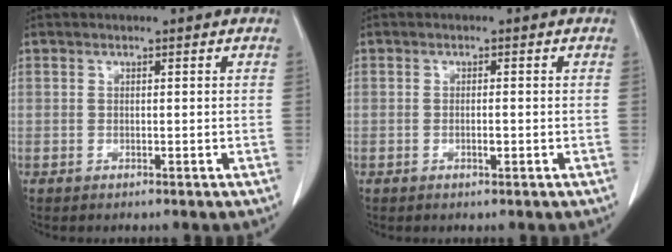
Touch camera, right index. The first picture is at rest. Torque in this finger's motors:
{"motor_torque": [-0.16, 0.13, -0.09, -0.01]}